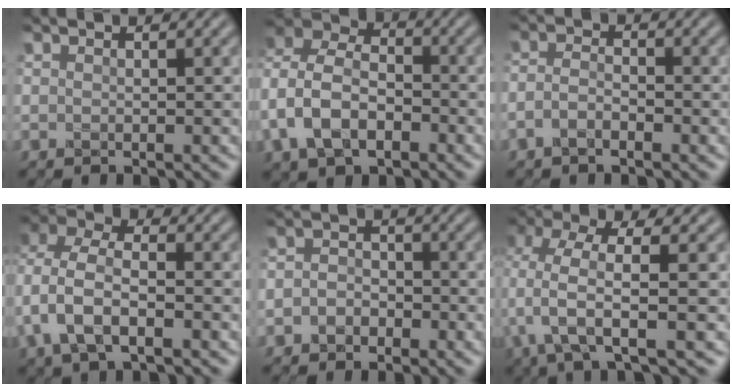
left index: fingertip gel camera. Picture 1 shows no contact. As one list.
[{"total": 8.1, "force": [-1.7, 6.1, 5.1], "torque": [-0.121, 0.006, -0.046]}, {"total": 1.6, "force": [-1.1, 0.6, 1.1], "torque": [-0.027, 0.006, -0.026]}, {"total": 6.2, "force": [-1.2, 4.2, 4.4], "torque": [-0.100, 0.012, -0.031]}, {"total": 2.2, "force": [-1.1, 1.7, 0.8], "torque": [-0.016, 0.006, -0.026]}, {"total": 5.7, "force": [0.4, 1.6, 5.4], "torque": [-0.115, 0.001, 0.002]}]